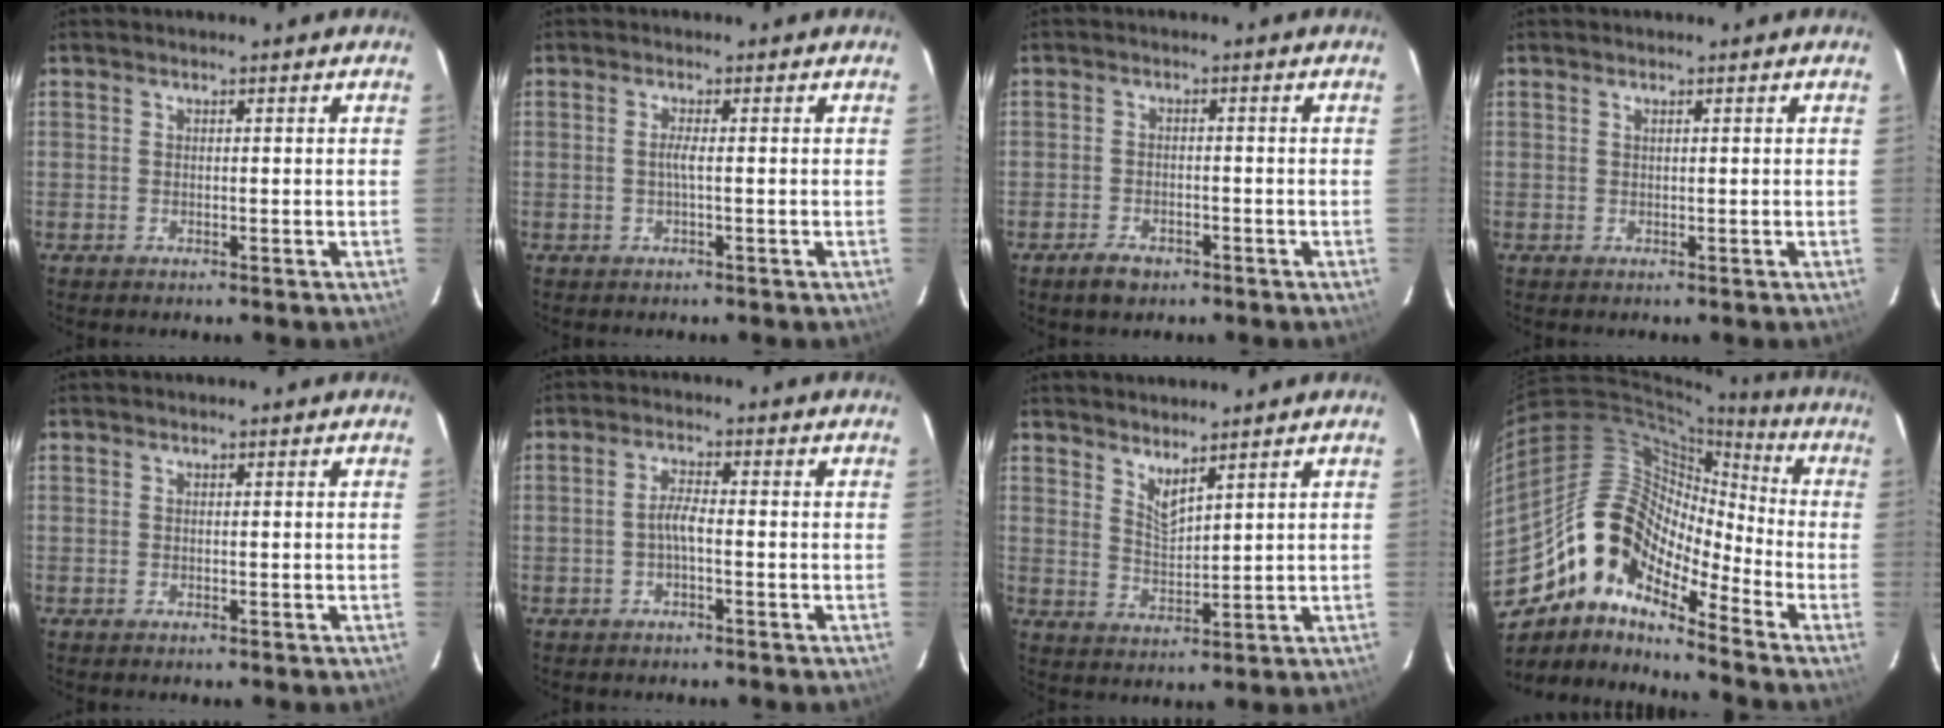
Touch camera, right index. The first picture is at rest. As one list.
[{"total": 1.4, "force": [-0.2, -0.3, 1.3], "torque": [-0.025, -0.001, -0.006]}, {"total": 3.9, "force": [-2.7, 2.1, 1.9], "torque": [-0.046, 0.001, -0.041]}, {"total": 0.0}, {"total": 0.0}, {"total": 2.6, "force": [-1.0, 0.5, 2.4], "torque": [-0.051, 0.007, -0.019]}, {"total": 4.1, "force": [3.4, 0.6, 2.1], "torque": [-0.038, -0.010, 0.060]}, {"total": 15.2, "force": [-10.1, 6.5, 9.4], "torque": [-0.150, 0.007, -0.207]}]